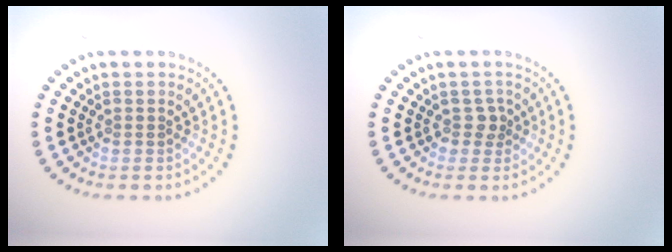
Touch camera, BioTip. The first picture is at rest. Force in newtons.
{"total": 1.2, "press": 1.0, "slide": 0.8}